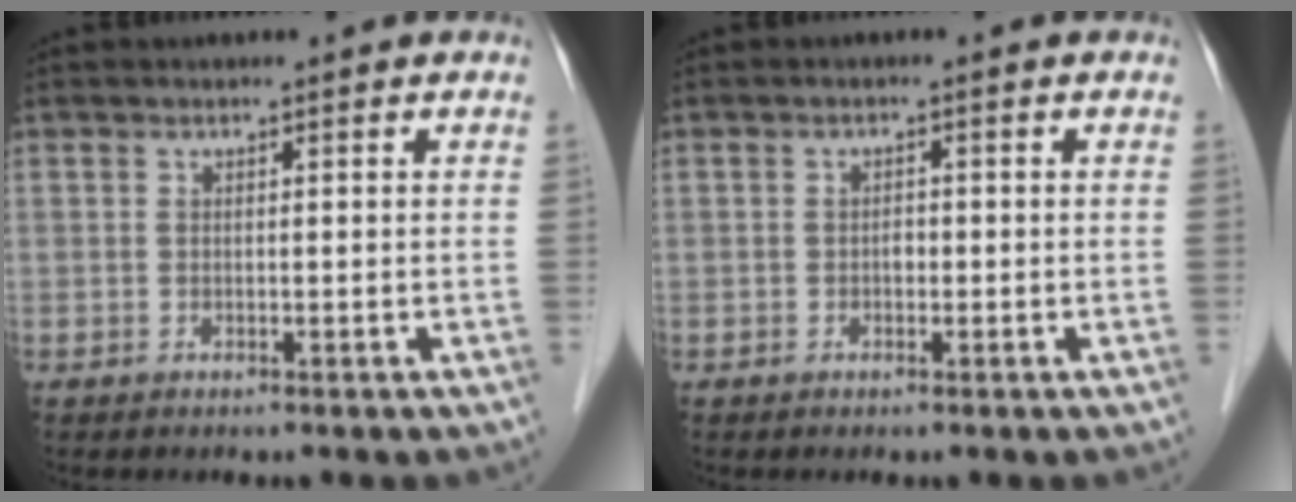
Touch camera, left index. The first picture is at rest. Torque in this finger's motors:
{"motor_torque": [0.11, 0.02, -0.04, 0.00]}